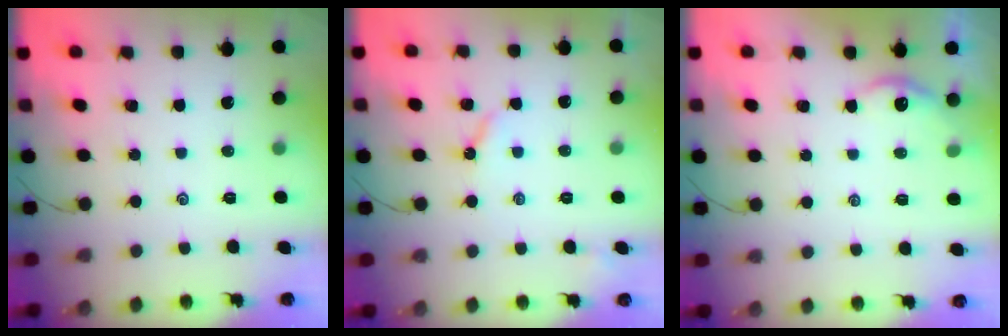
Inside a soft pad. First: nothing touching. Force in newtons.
{"total": 3.4, "press": 3.4, "slide": 0.6}
{"total": 5.1, "press": 5.1, "slide": 0.4}